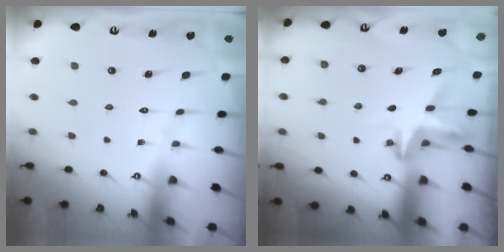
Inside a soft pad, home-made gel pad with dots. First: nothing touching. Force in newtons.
{"total": 3.9, "press": 3.8, "slide": 0.4}